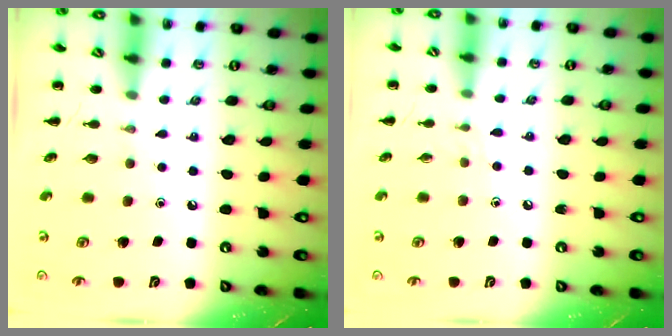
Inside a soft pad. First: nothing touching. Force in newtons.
{"total": 3.8, "press": 3.5, "slide": 1.5}